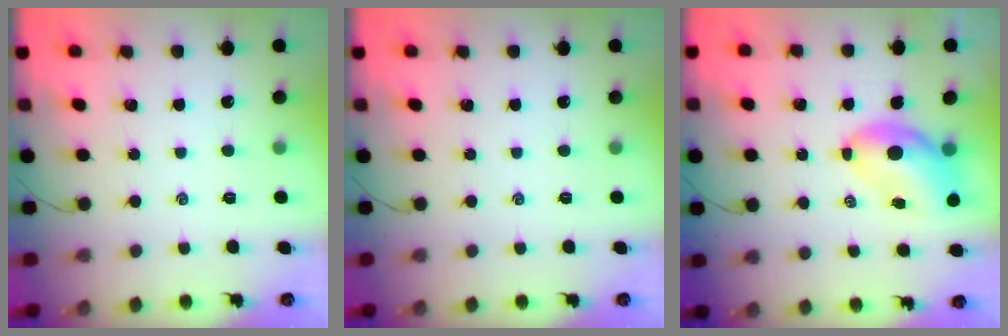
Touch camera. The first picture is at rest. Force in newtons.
{"total": 0.0}
{"total": 7.2, "press": 6.9, "slide": 2.1}